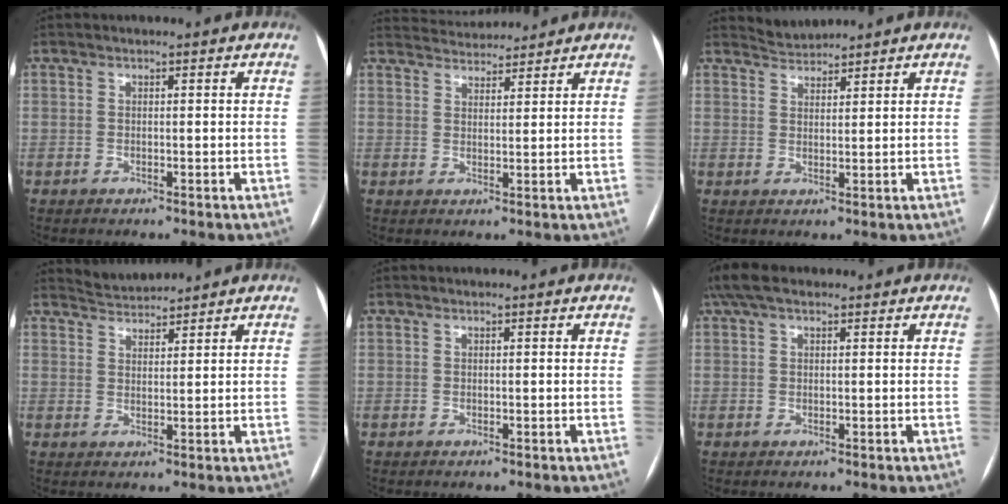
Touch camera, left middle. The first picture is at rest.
{"total": 6.1, "force": [6.0, 0.7, 0.4], "torque": [-0.013, 0.025, 0.092]}
{"total": 2.5, "force": [2.4, -0.2, -0.8], "torque": [0.004, 0.006, 0.052]}
{"total": 3.1, "force": [3.0, -0.2, -0.7], "torque": [0.002, 0.010, 0.062]}
{"total": 0.0}
{"total": 4.4, "force": [3.0, 1.8, 2.7], "torque": [-0.064, 0.039, 0.059]}